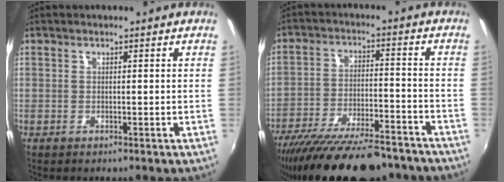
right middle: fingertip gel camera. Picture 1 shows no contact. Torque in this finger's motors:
{"motor_torque": [1.17, -0.97, 0.40, 0.21]}